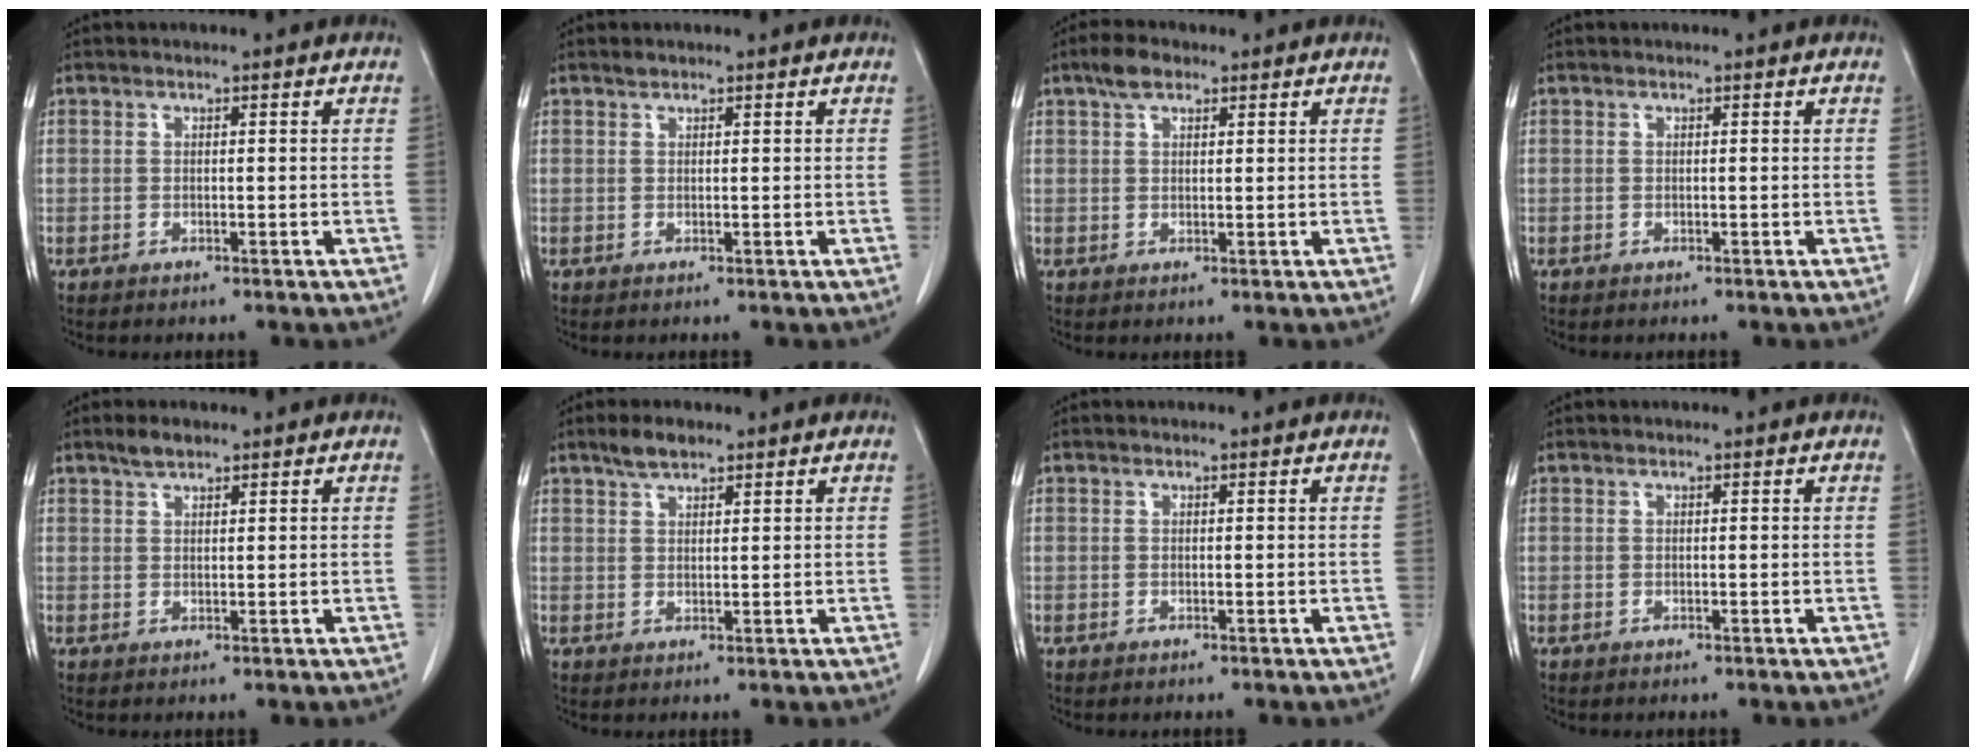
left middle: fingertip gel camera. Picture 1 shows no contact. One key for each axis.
{"total": 0.6, "fx": 0.6, "fy": 0.1, "fz": 0.1, "tx": -0.009, "ty": 0.000, "tz": 0.012}
{"total": 3.3, "fx": 2.2, "fy": 1.5, "fz": 2.0, "tx": -0.042, "ty": 0.009, "tz": 0.041}
{"total": 0.0}
{"total": 2.3, "fx": 1.9, "fy": 0.7, "fz": 1.1, "tx": -0.027, "ty": 0.004, "tz": 0.036}
{"total": 3.3, "fx": 2.6, "fy": 1.0, "fz": 1.7, "tx": -0.039, "ty": 0.005, "tz": 0.049}
{"total": 0.0}
{"total": 0.0}